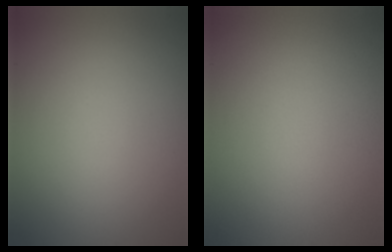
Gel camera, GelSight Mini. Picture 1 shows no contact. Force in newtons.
{"total": 0.0}